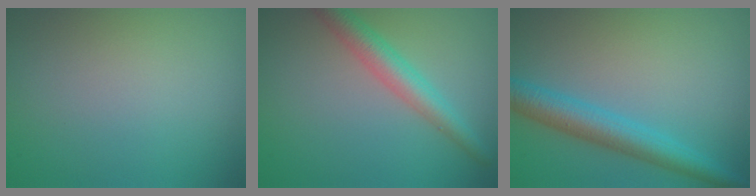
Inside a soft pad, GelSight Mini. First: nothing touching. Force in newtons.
{"total": 3.7, "press": 3.7, "slide": 0.1}
{"total": 4.7, "press": 4.7, "slide": 0.1}